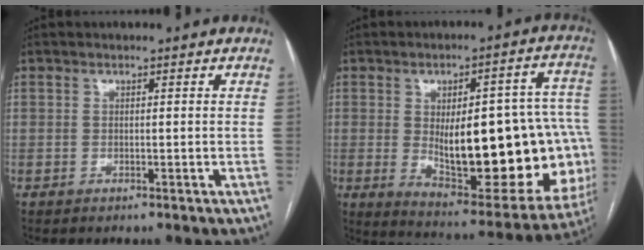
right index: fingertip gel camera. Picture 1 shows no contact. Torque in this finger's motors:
{"motor_torque": [1.70, -0.44, 1.02, 0.21]}